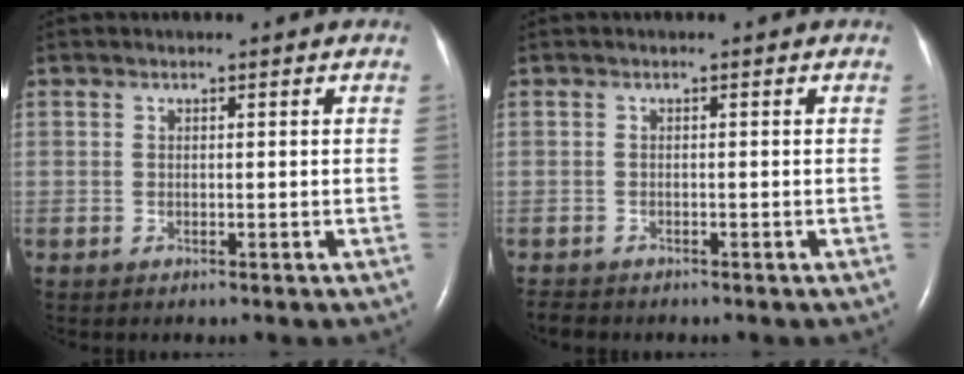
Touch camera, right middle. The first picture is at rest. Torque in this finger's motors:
{"motor_torque": [0.15, -0.13, -0.04, -0.01]}